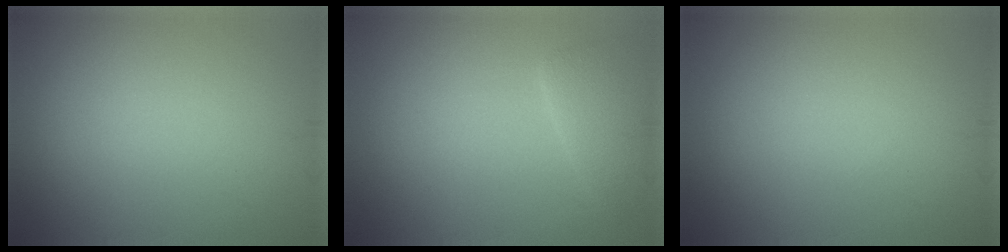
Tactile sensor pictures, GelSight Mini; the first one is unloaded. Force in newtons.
{"total": 2.2, "press": 2.1, "slide": 0.3}
{"total": 0.0}